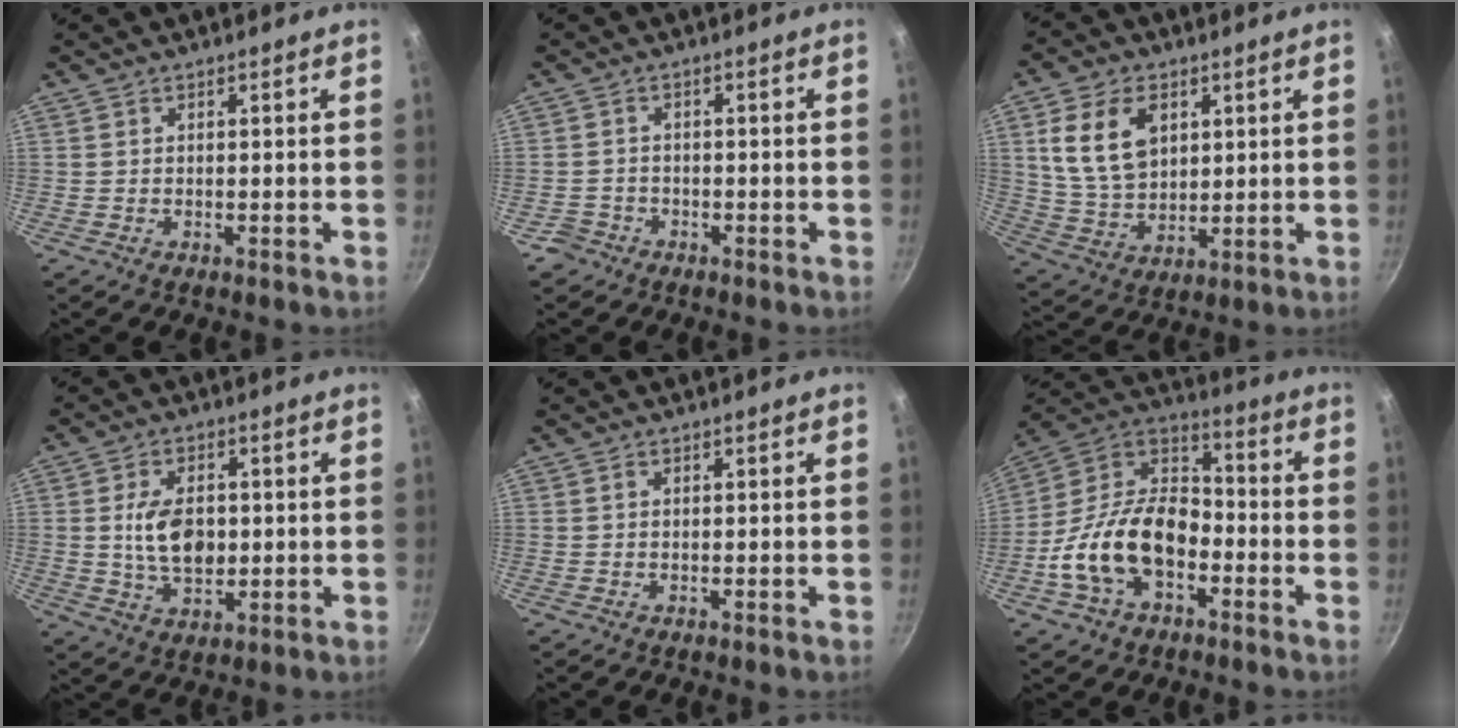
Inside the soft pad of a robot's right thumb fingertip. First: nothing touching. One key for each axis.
{"total": 2.5, "fx": -1.7, "fy": 1.9, "fz": 0.1, "tx": 0.007, "ty": 0.027, "tz": -0.026}
{"total": 12.7, "fx": 4.0, "fy": 8.5, "fz": 8.5, "tx": -0.138, "ty": -0.017, "tz": 0.085}
{"total": 9.3, "fx": 0.3, "fy": 5.8, "fz": 7.3, "tx": -0.112, "ty": -0.007, "tz": 0.007}
{"total": 0.0}
{"total": 19.1, "fx": -6.0, "fy": 12.0, "fz": 13.6, "tx": -0.224, "ty": 0.054, "tz": -0.129}